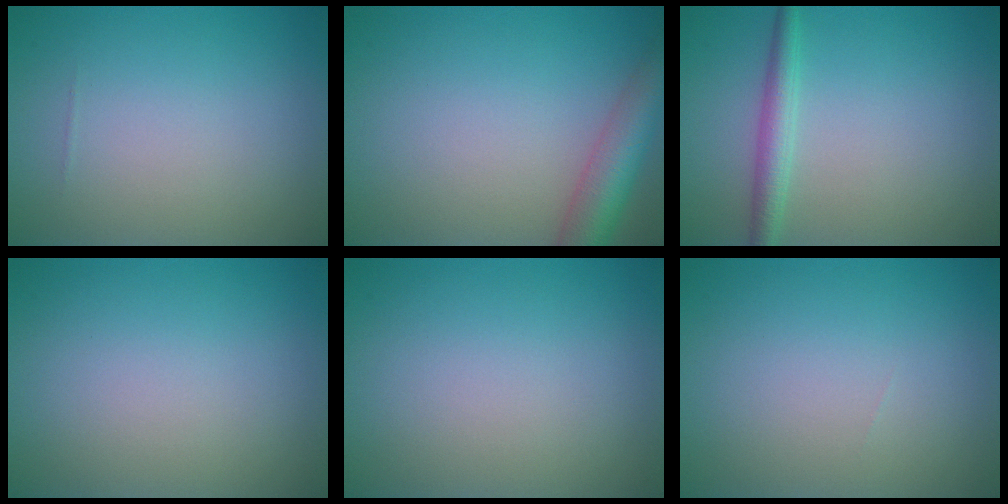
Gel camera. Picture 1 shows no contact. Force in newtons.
{"total": 5.1, "press": 5.1, "slide": 0.2}
{"total": 2.3, "press": 2.3, "slide": 0.1}
{"total": 0.0}
{"total": 0.0}
{"total": 0.0}